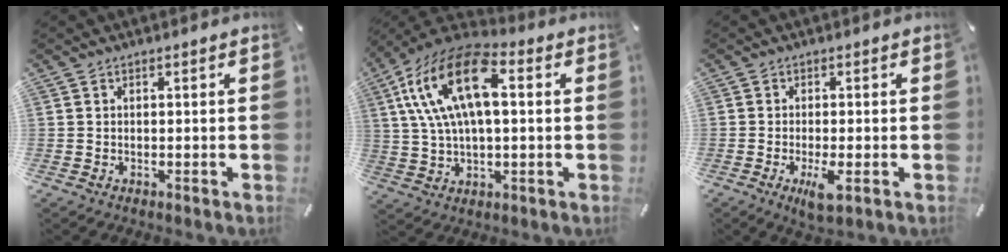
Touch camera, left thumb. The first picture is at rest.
{"total": 17.4, "force": [5.5, 8.8, 14.0], "torque": [-0.294, -0.005, 0.095]}
{"total": 5.4, "force": [-1.6, 1.6, 4.9], "torque": [-0.090, -0.008, -0.023]}